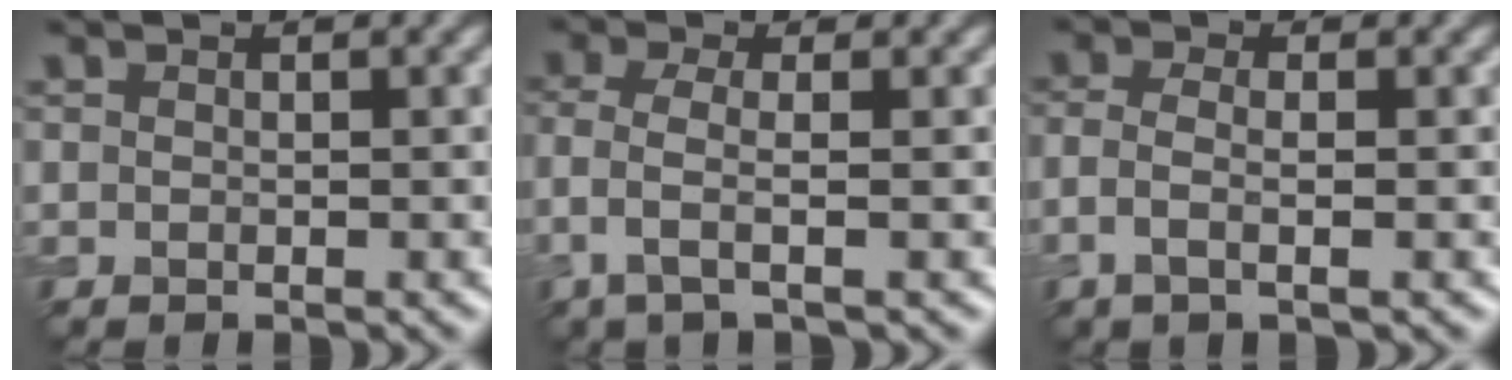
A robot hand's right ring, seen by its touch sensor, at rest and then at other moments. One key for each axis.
{"total": 2.8, "fx": -0.7, "fy": 0.7, "fz": 2.6, "tx": -0.060, "ty": -0.003, "tz": -0.021}
{"total": 2.3, "fx": -0.5, "fy": 0.8, "fz": 2.1, "tx": -0.052, "ty": -0.006, "tz": -0.010}